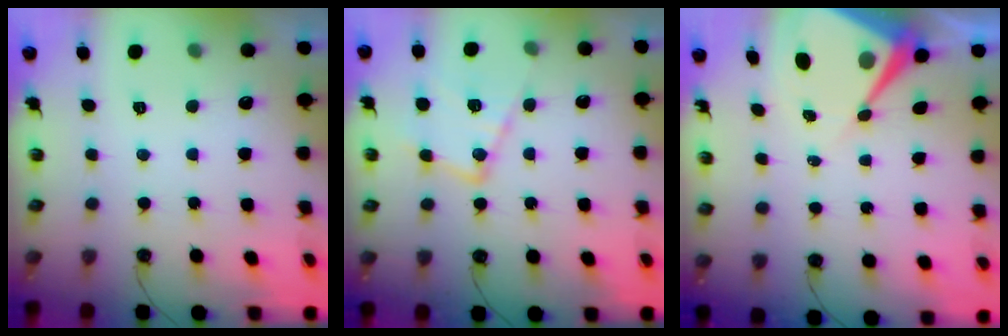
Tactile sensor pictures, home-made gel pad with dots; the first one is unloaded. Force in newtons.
{"total": 14.7, "press": 14.7, "slide": 1.2}
{"total": 8.5, "press": 8.5, "slide": 0.8}